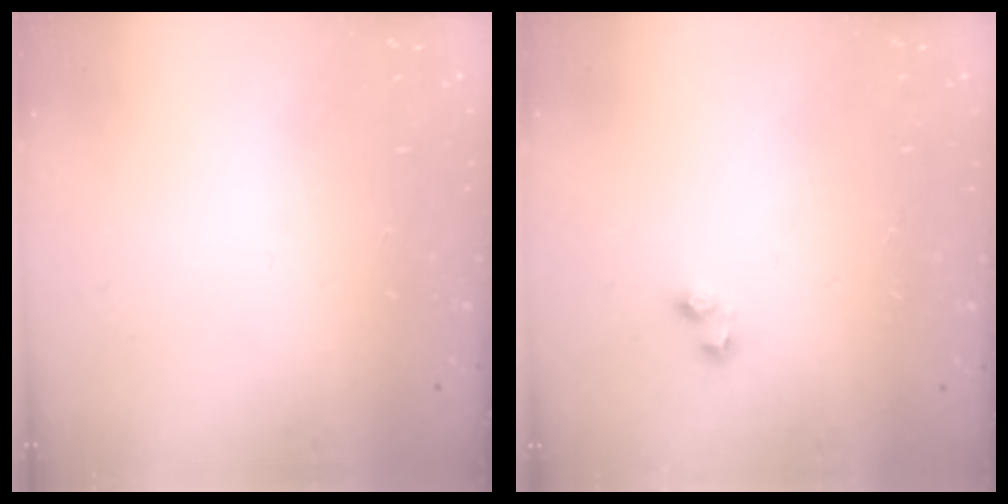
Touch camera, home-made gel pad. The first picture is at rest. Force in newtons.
{"total": 2.6, "press": 2.3, "slide": 1.2}